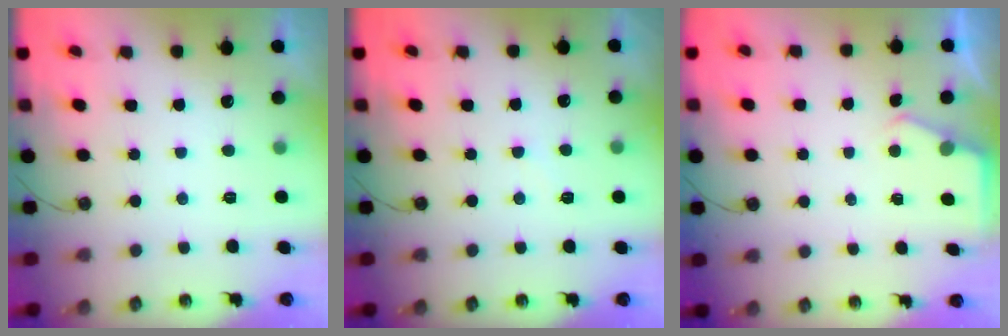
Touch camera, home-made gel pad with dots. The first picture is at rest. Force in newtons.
{"total": 3.1, "press": 3.1, "slide": 0.4}
{"total": 2.3, "press": 2.3, "slide": 0.3}